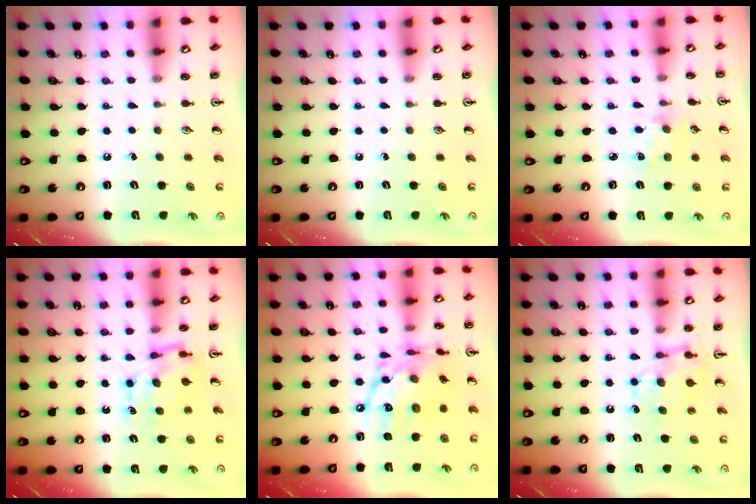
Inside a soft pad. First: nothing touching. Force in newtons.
{"total": 0.0}
{"total": 1.2, "press": 1.2, "slide": 0.2}
{"total": 6.6, "press": 6.5, "slide": 0.6}
{"total": 14.8, "press": 14.7, "slide": 1.2}
{"total": 6.4, "press": 6.4, "slide": 0.3}